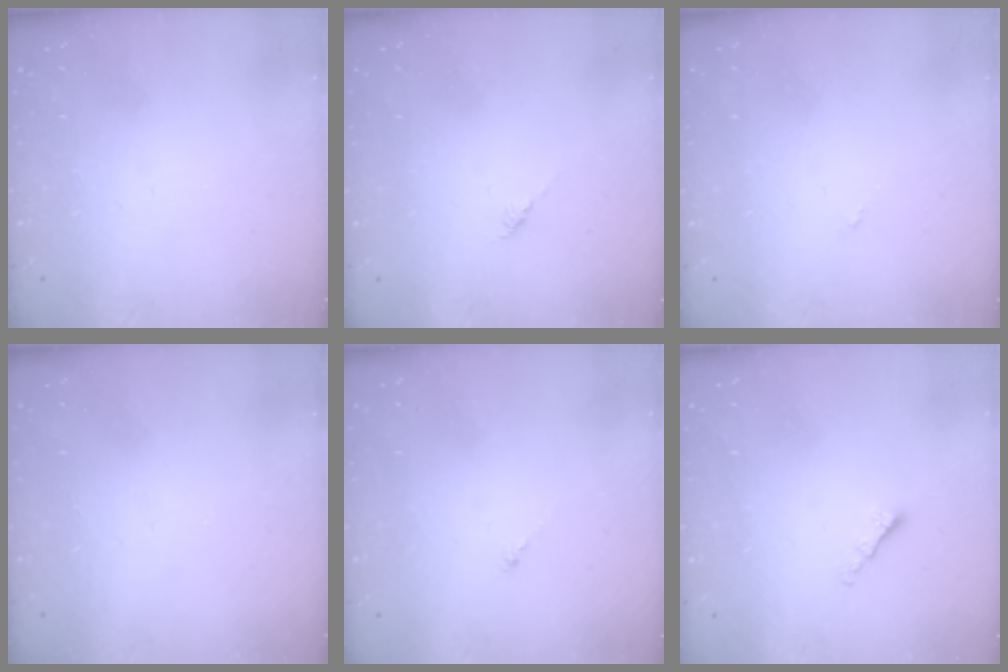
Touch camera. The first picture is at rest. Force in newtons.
{"total": 0.6, "press": 0.4, "slide": 0.4}
{"total": 0.0}
{"total": 0.0}
{"total": 0.0}
{"total": 1.3, "press": 1.2, "slide": 0.6}